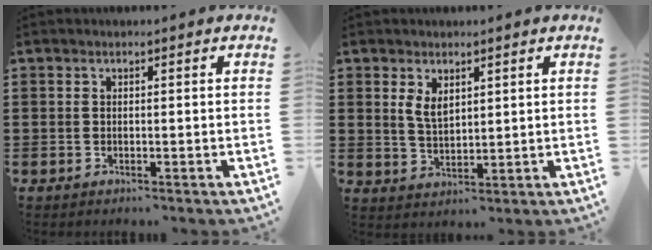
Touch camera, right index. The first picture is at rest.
{"total": 3.3, "force": [1.8, 1.7, 2.2], "torque": [-0.048, 0.004, 0.033]}